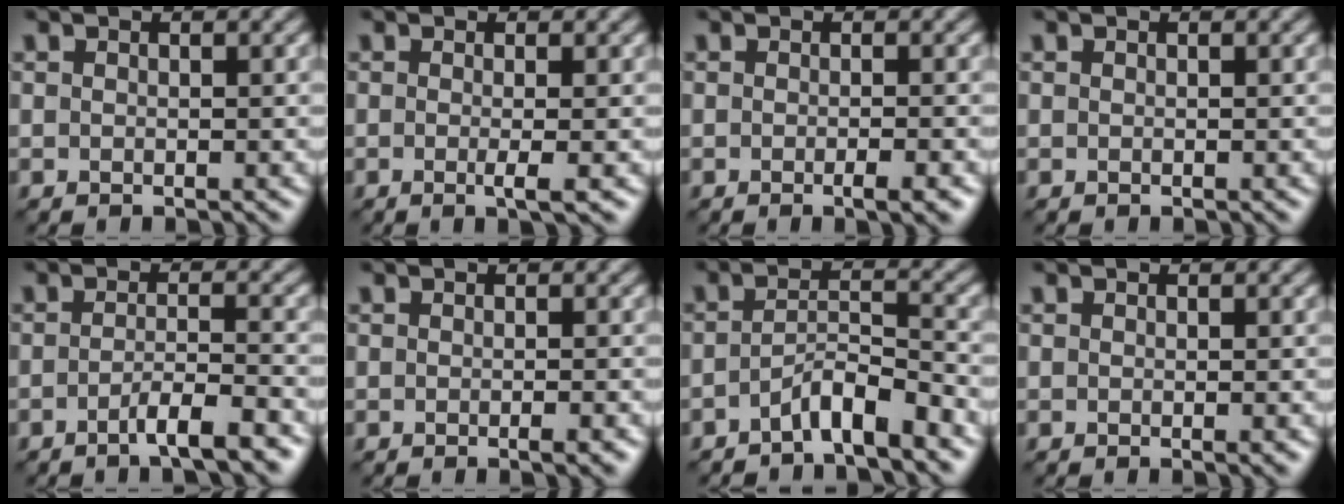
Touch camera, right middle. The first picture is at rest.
{"total": 1.9, "force": [-0.3, 0.4, 1.8], "torque": [-0.027, -0.007, -0.008]}
{"total": 2.0, "force": [-0.7, 0.4, 1.8], "torque": [-0.019, -0.001, -0.011]}
{"total": 0.0}
{"total": 3.6, "force": [-2.1, 0.6, 2.9], "torque": [-0.044, 0.005, -0.044]}
{"total": 1.4, "force": [-0.5, 0.2, 1.2], "torque": [-0.014, -0.002, -0.009]}
{"total": 3.6, "force": [-2.5, 0.7, 2.5], "torque": [-0.043, 0.009, -0.051]}
{"total": 0.7, "force": [-0.2, 0.1, 0.7], "torque": [-0.007, -0.003, -0.002]}